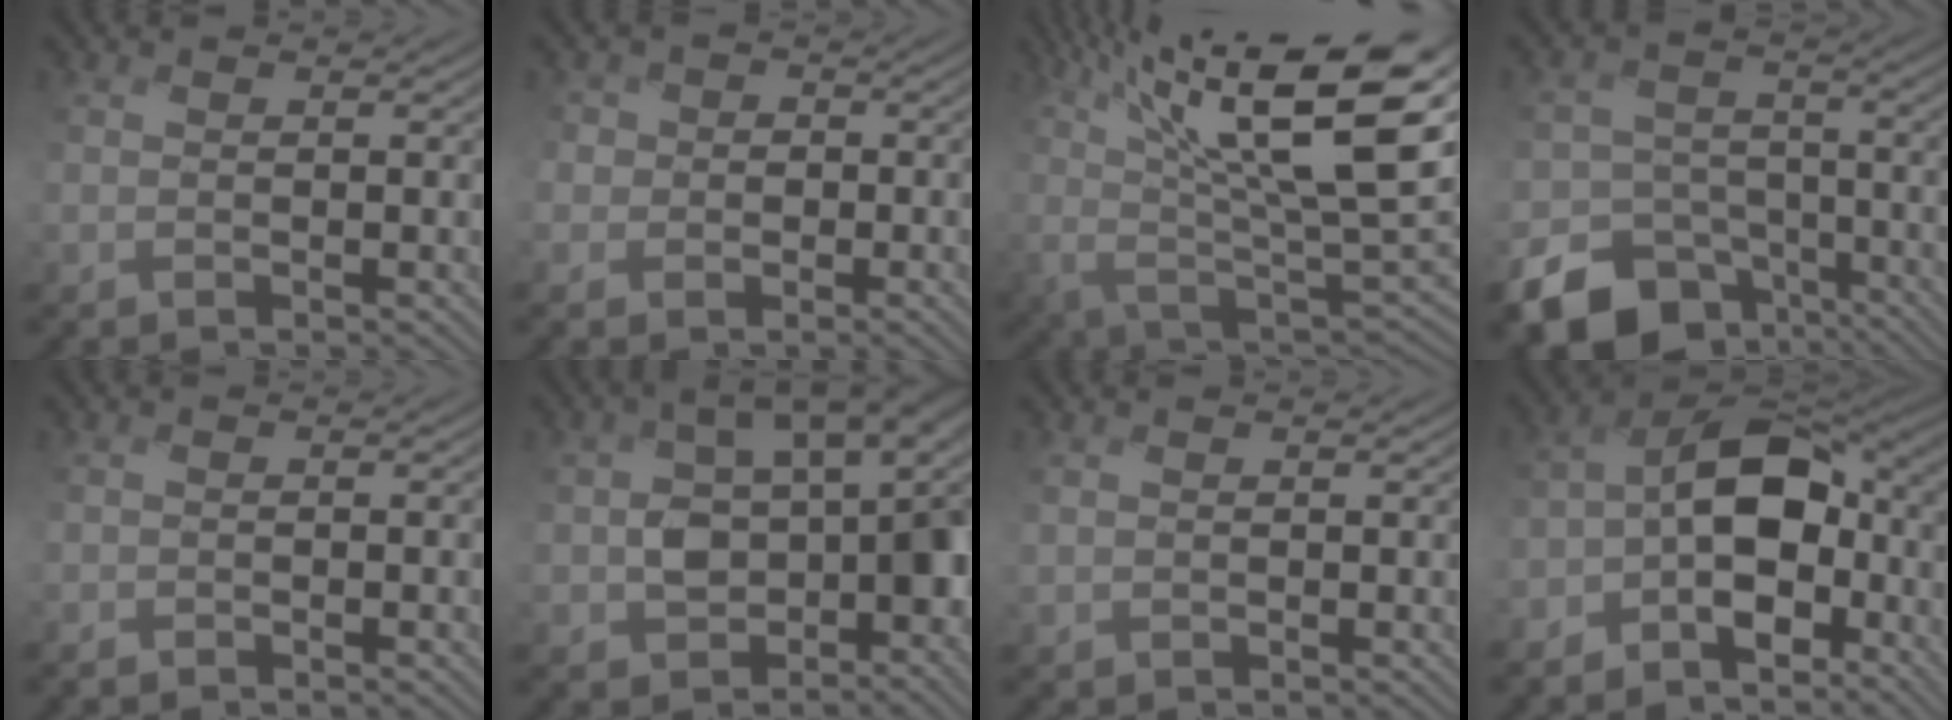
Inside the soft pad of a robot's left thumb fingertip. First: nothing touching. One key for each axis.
{"total": 4.1, "fx": -0.6, "fy": 3.9, "fz": 1.0, "tx": -0.029, "ty": 0.008, "tz": -0.036}
{"total": 17.2, "fx": 6.4, "fy": 7.0, "fz": 14.4, "tx": -0.270, "ty": 0.005, "tz": 0.109}
{"total": 14.0, "fx": -9.7, "fy": 9.1, "fz": 4.3, "tx": -0.101, "ty": -0.046, "tz": -0.148}
{"total": 1.0, "fx": -0.8, "fy": 0.6, "fz": -0.2, "tx": 0.003, "ty": -0.006, "tz": -0.018}
{"total": 13.8, "fx": -0.4, "fy": 9.5, "fz": 10.0, "tx": -0.162, "ty": -0.026, "tz": -0.002}
{"total": 0.6, "fx": 0.0, "fy": 0.5, "fz": 0.3, "tx": -0.015, "ty": -0.001, "tz": 0.000}
{"total": 10.8, "fx": -3.9, "fy": 6.4, "fz": 7.8, "tx": -0.131, "ty": 0.001, "tz": -0.091}